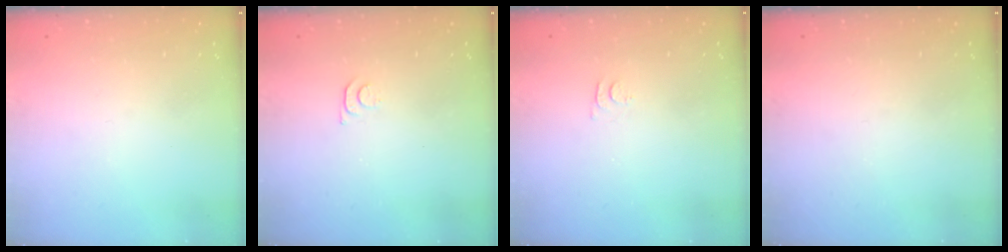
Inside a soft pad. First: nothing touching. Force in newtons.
{"total": 4.3, "press": 4.2, "slide": 0.5}
{"total": 4.4, "press": 4.4, "slide": 0.4}
{"total": 0.0}